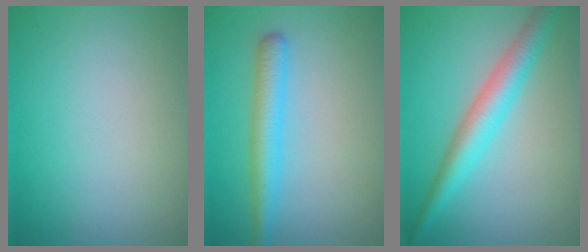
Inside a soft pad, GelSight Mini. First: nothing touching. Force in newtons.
{"total": 3.0, "press": 3.0, "slide": 0.2}
{"total": 3.9, "press": 3.9, "slide": 0.1}